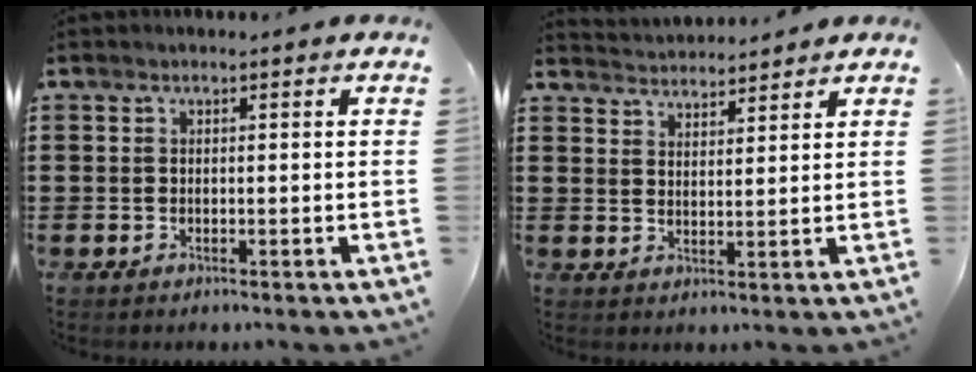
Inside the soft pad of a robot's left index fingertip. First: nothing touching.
{"total": 3.1, "force": [3.1, 0.0, -0.5], "torque": [-0.003, -0.013, 0.055]}